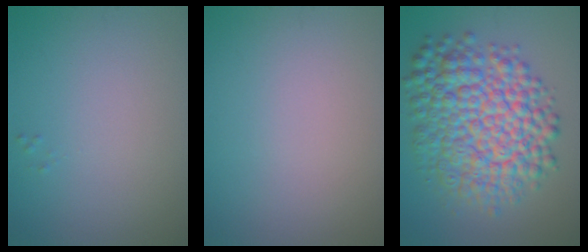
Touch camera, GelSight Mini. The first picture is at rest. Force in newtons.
{"total": 0.0}
{"total": 10.6, "press": 10.6, "slide": 0.1}